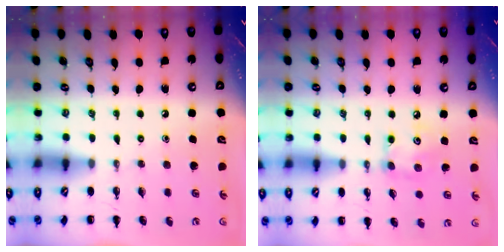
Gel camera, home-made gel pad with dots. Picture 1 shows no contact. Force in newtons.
{"total": 5.2, "press": 5.2, "slide": 0.5}